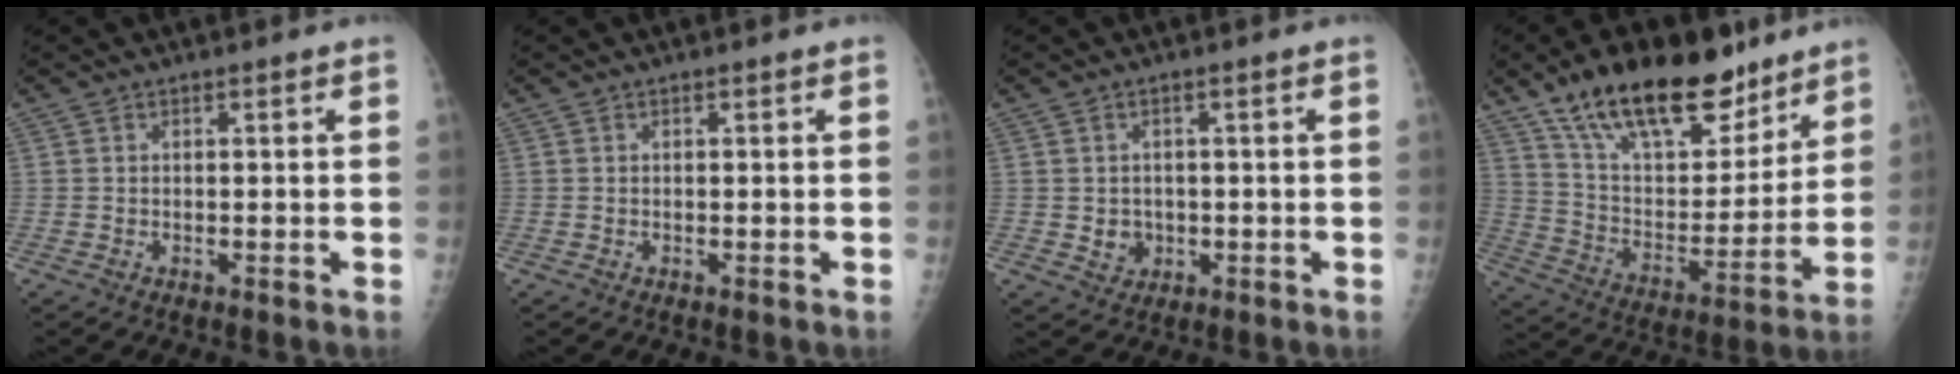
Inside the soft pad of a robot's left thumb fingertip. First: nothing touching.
{"total": 0.0}
{"total": 2.9, "force": [-0.2, 2.7, 1.1], "torque": [-0.005, 0.001, 0.005]}
{"total": 25.0, "force": [17.3, 11.0, 14.3], "torque": [-0.194, -0.060, 0.290]}